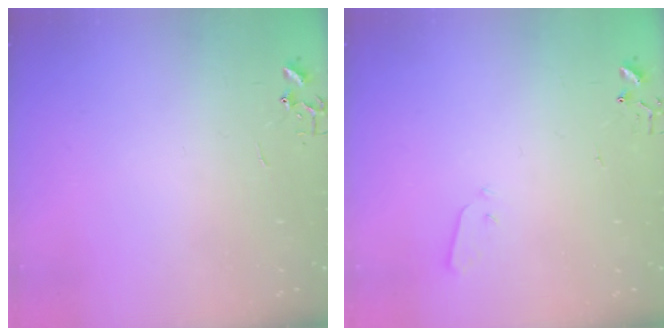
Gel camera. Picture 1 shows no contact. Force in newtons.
{"total": 2.8, "press": 2.7, "slide": 0.4}